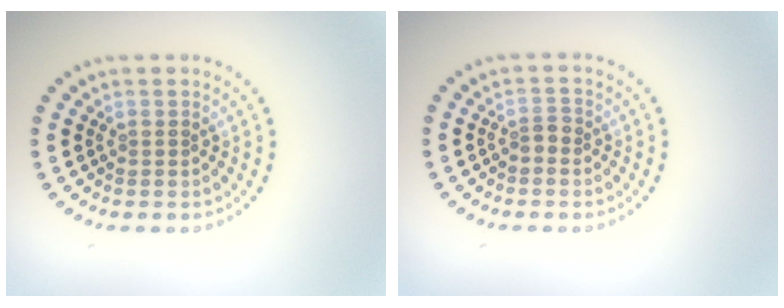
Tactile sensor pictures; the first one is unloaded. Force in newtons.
{"total": 1.1, "press": 1.1, "slide": 0.5}